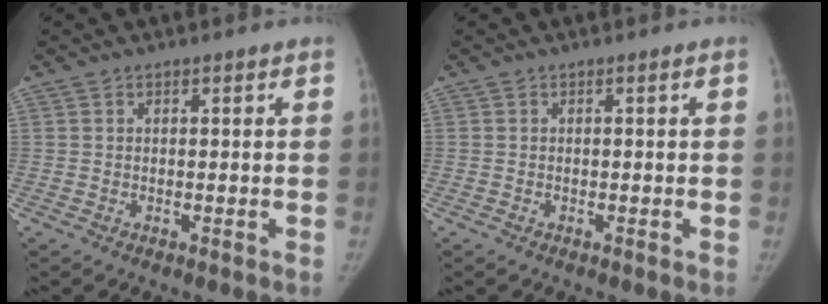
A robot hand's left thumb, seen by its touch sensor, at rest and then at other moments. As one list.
[{"total": 0.0}]